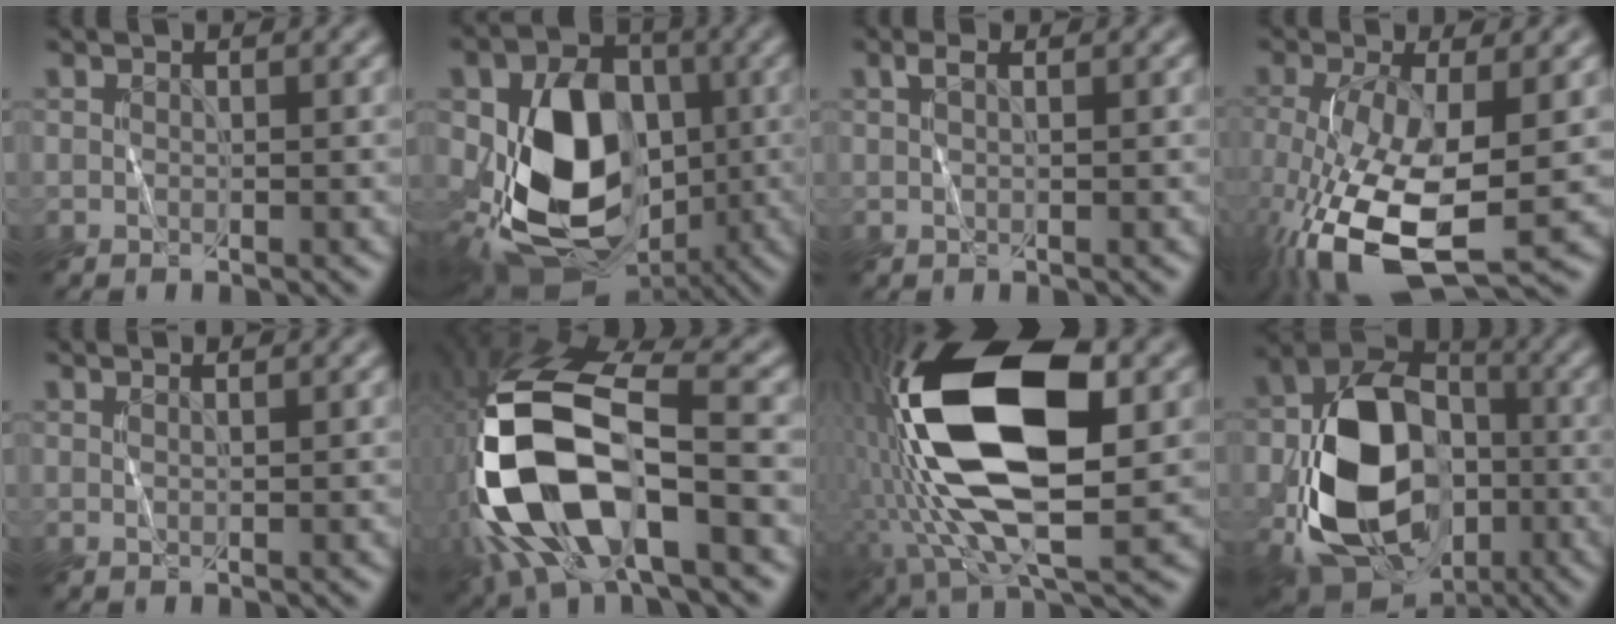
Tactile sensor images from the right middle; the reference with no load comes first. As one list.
[{"total": 12.4, "force": [-2.7, 8.7, 8.4], "torque": [-0.153, -0.017, -0.048]}, {"total": 1.2, "force": [0.5, 0.2, 1.1], "torque": [-0.026, 0.006, 0.010]}, {"total": 11.9, "force": [-4.1, 4.4, 10.3], "torque": [-0.226, -0.035, -0.064]}, {"total": 0.6, "force": [0.4, -0.3, 0.3], "torque": [-0.008, 0.000, 0.006]}, {"total": 15.5, "force": [-4.0, 6.7, 13.4], "torque": [-0.302, -0.001, -0.073]}, {"total": 16.3, "force": [0.3, 7.6, 14.4], "torque": [-0.296, 0.008, -0.002]}, {"total": 15.2, "force": [-3.8, 10.4, 10.5], "torque": [-0.186, -0.007, -0.073]}]